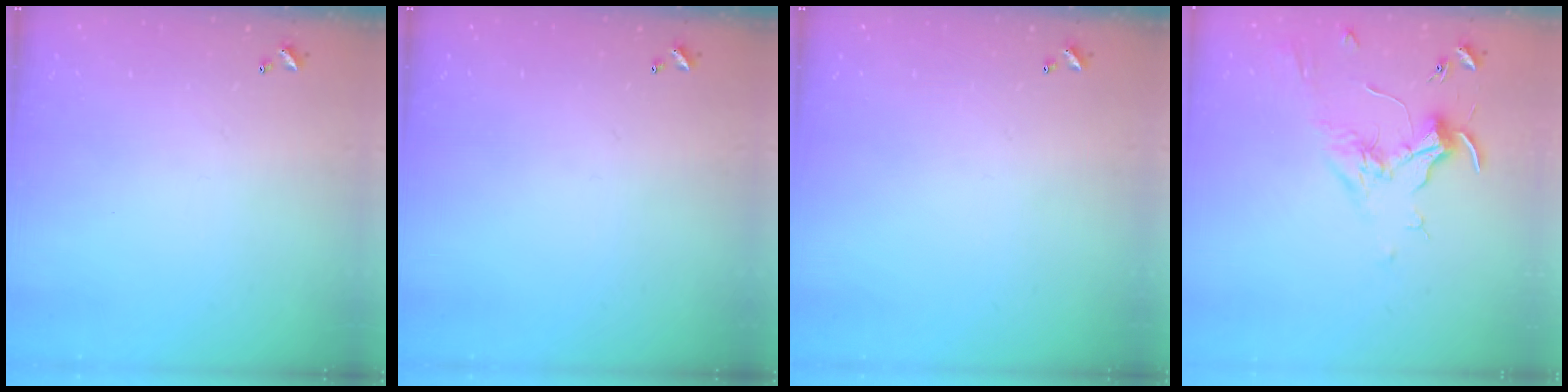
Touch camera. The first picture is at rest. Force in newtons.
{"total": 0.0}
{"total": 0.0}
{"total": 1.9, "press": 1.7, "slide": 0.8}